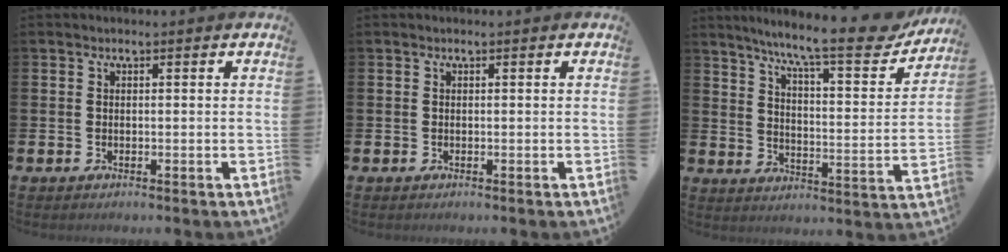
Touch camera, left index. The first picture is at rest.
{"total": 0.0}
{"total": 11.3, "force": [9.1, 1.6, 6.5], "torque": [-0.125, -0.056, 0.142]}